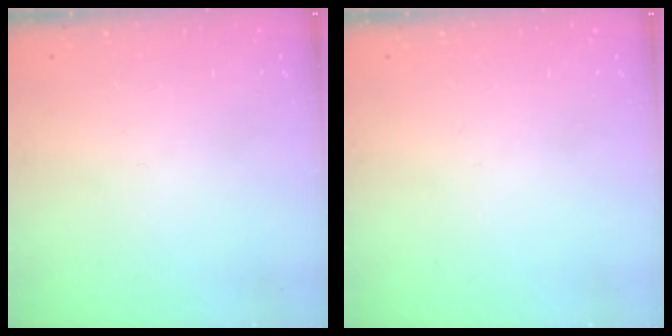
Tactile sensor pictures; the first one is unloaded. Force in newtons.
{"total": 0.0}